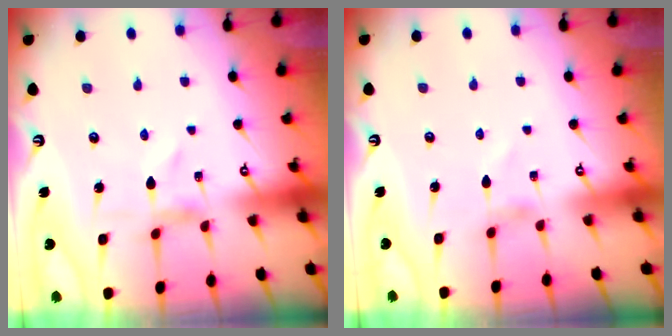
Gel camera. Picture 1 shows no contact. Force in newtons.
{"total": 0.0}